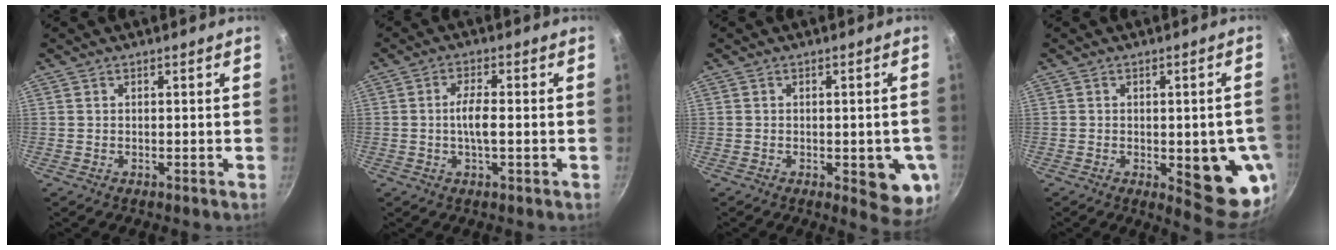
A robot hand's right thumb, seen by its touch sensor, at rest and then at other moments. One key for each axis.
{"total": 4.5, "fx": -0.5, "fy": 1.2, "fz": 4.3, "tx": -0.090, "ty": 0.008, "tz": -0.013}
{"total": 9.1, "fx": -2.1, "fy": 3.8, "fz": 8.0, "tx": -0.065, "ty": -0.004, "tz": -0.023}
{"total": 12.8, "fx": -2.5, "fy": 4.9, "fz": 11.5, "tx": -0.100, "ty": -0.007, "tz": -0.026}